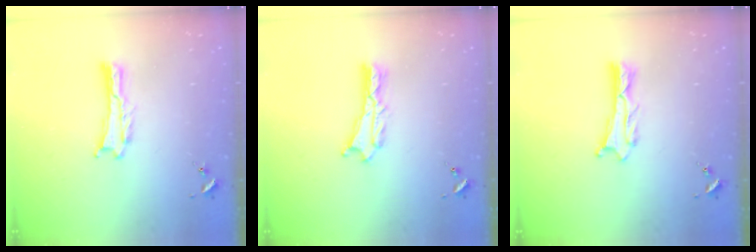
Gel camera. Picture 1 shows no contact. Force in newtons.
{"total": 1.1, "press": 1.1, "slide": 0.2}
{"total": 1.3, "press": 1.2, "slide": 0.1}